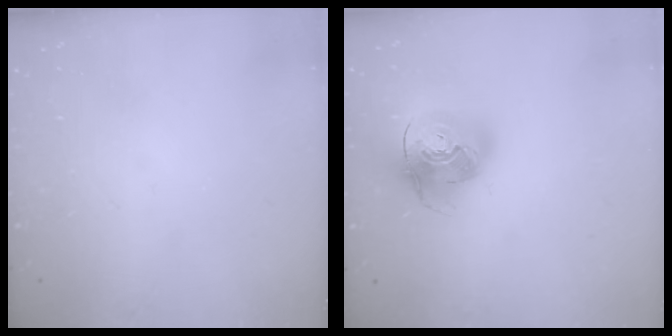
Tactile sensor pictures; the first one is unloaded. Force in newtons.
{"total": 13.7, "press": 13.6, "slide": 1.7}